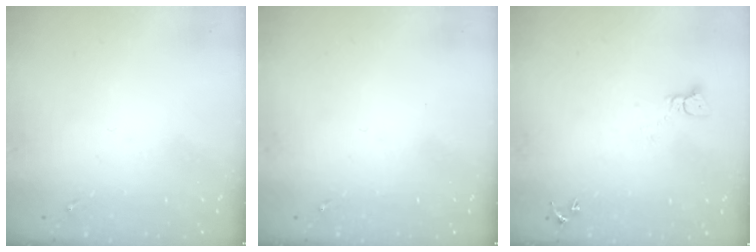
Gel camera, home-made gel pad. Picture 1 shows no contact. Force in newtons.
{"total": 0.0}
{"total": 2.1, "press": 2.1, "slide": 0.2}